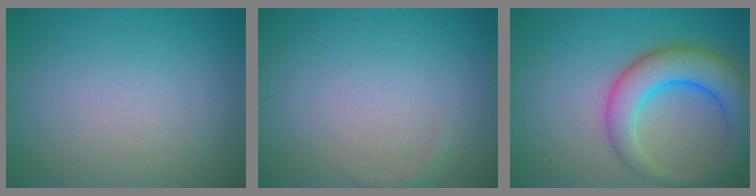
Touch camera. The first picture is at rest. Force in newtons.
{"total": 0.7, "press": 0.7, "slide": 0.1}
{"total": 7.6, "press": 7.6, "slide": 0.4}